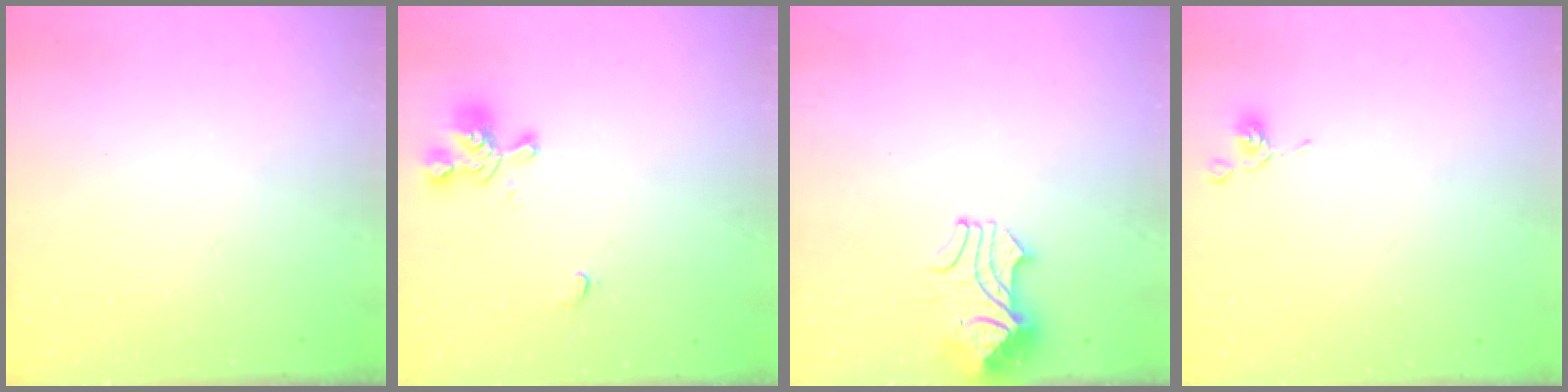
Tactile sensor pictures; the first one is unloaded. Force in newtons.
{"total": 1.7, "press": 1.0, "slide": 1.3}
{"total": 2.4, "press": 2.3, "slide": 0.8}
{"total": 2.3, "press": 2.3, "slide": 0.2}